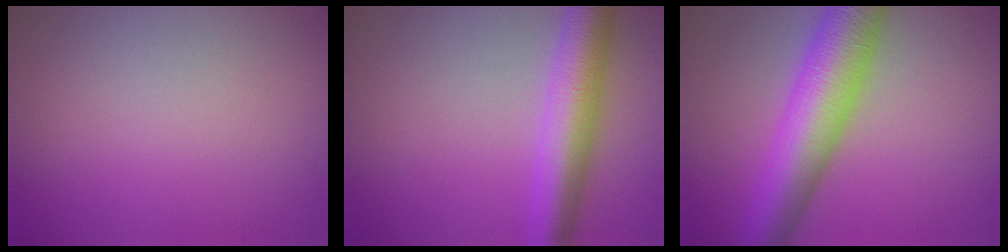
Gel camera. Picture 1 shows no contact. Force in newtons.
{"total": 6.0, "press": 6.0, "slide": 0.1}
{"total": 9.1, "press": 9.1, "slide": 0.3}